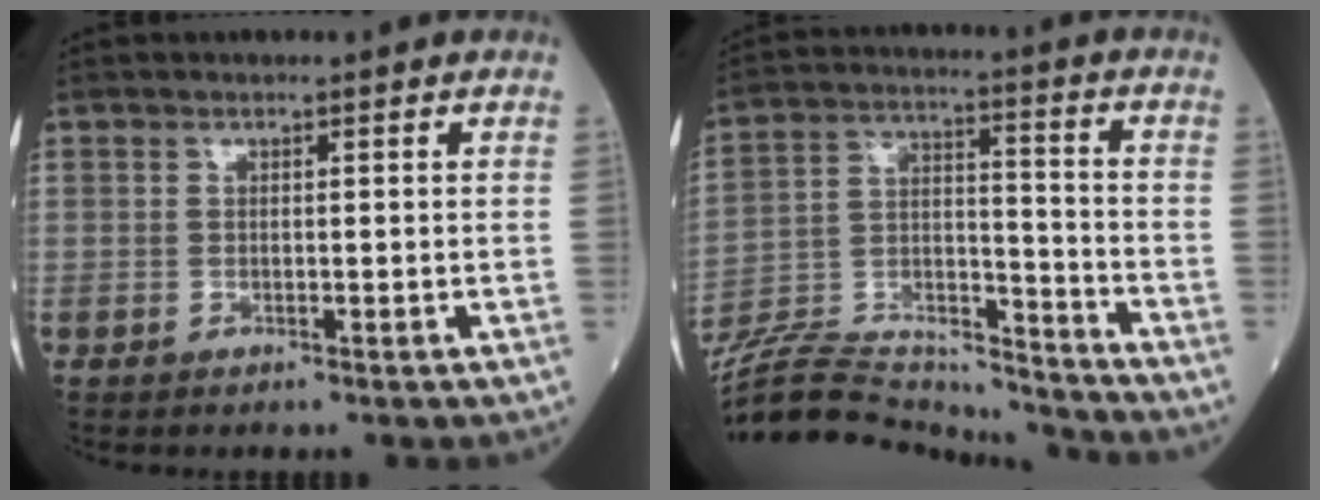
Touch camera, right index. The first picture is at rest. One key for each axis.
{"total": 20.4, "fx": -19.7, "fy": 2.5, "fz": 4.8, "tx": -0.111, "ty": 0.020, "tz": -0.325}